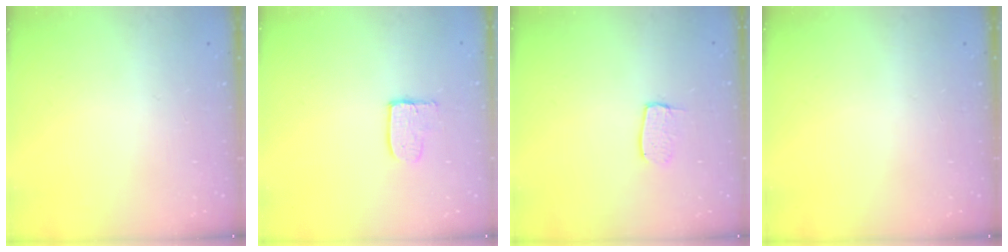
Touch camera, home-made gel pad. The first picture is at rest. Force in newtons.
{"total": 5.5, "press": 5.5, "slide": 0.2}
{"total": 5.5, "press": 5.5, "slide": 0.2}
{"total": 0.0}